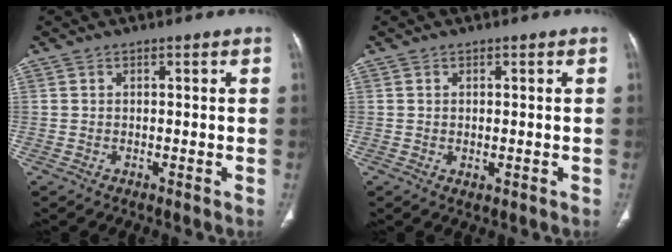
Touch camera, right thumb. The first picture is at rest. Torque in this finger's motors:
{"motor_torque": [-0.21, 0.08, -0.21, 0.17, 0.05]}